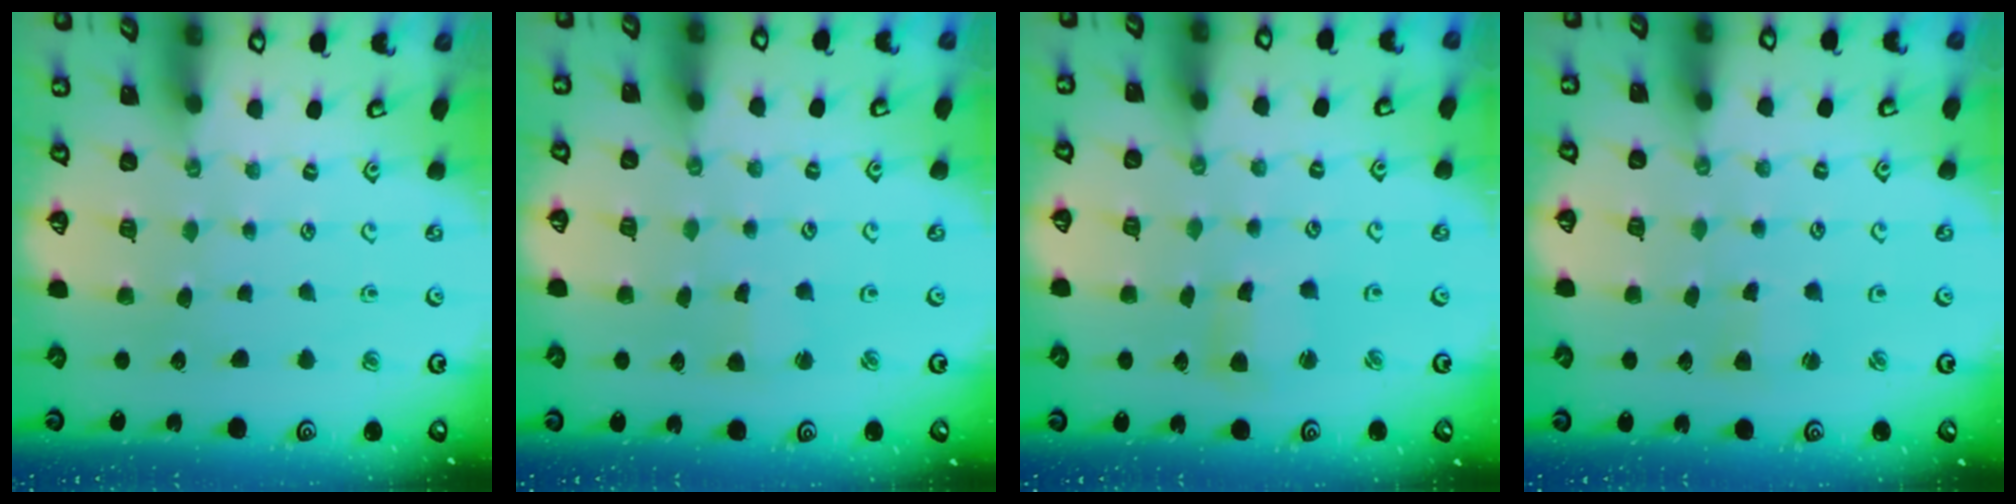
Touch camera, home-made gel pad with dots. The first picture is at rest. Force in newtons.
{"total": 1.8, "press": 1.7, "slide": 0.3}
{"total": 3.3, "press": 3.3, "slide": 0.4}
{"total": 2.1, "press": 2.1, "slide": 0.3}